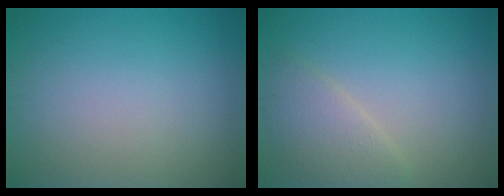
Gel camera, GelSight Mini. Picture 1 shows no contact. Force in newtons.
{"total": 2.9, "press": 2.9, "slide": 0.1}